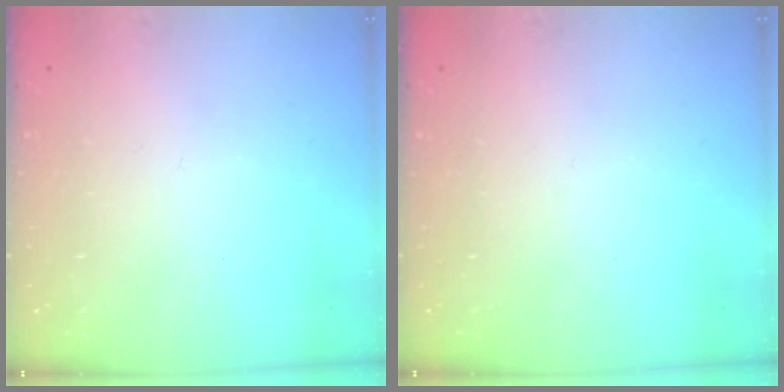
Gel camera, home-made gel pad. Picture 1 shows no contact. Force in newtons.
{"total": 0.0}